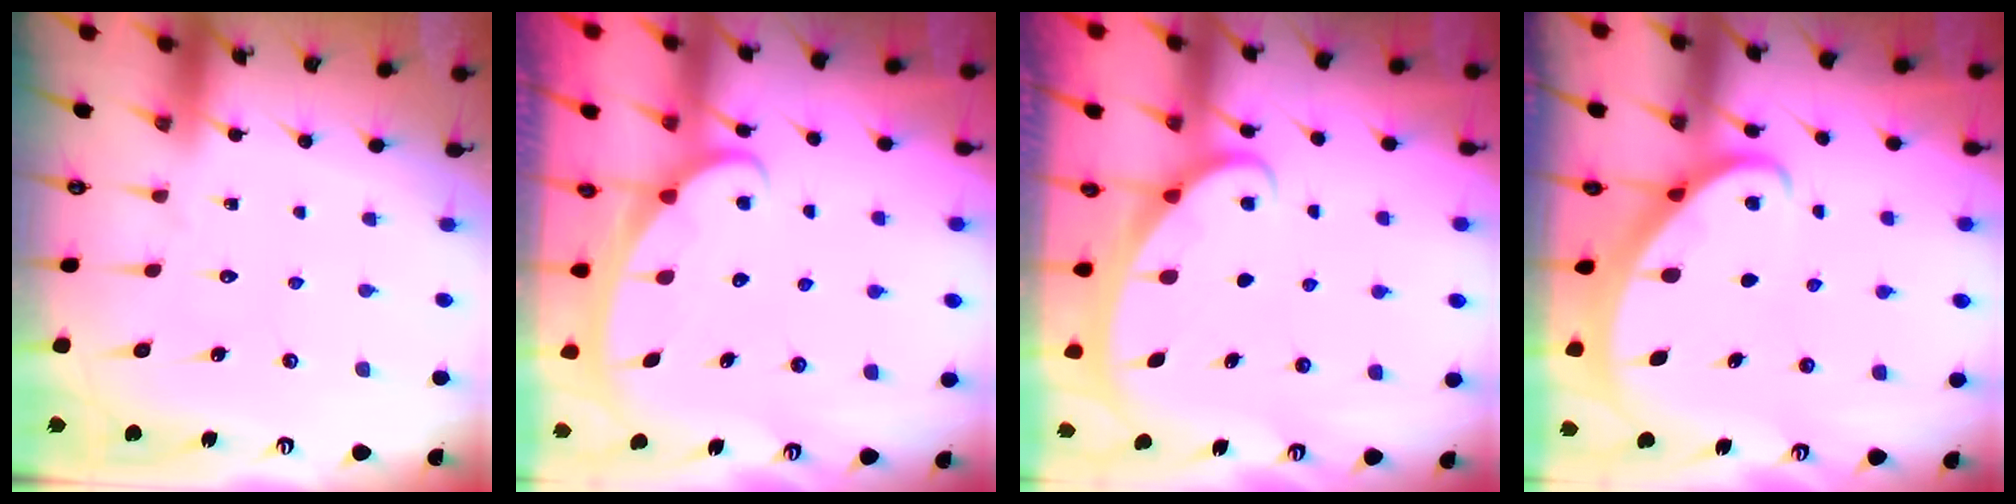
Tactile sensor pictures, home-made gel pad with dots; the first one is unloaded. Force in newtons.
{"total": 2.4, "press": 2.4, "slide": 0.3}
{"total": 2.3, "press": 2.2, "slide": 0.3}
{"total": 2.5, "press": 2.4, "slide": 0.3}